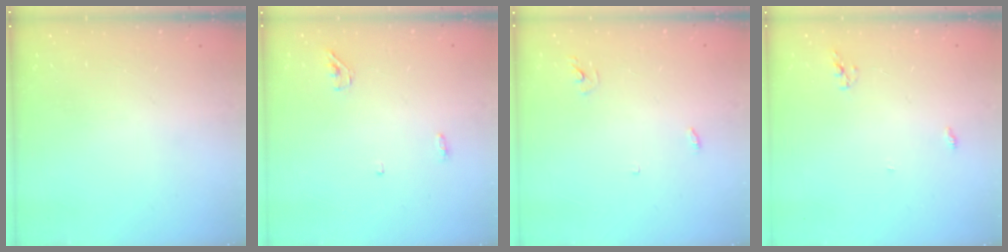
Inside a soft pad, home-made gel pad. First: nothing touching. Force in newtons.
{"total": 3.4, "press": 3.3, "slide": 1.0}
{"total": 2.9, "press": 2.9, "slide": 0.2}
{"total": 3.7, "press": 3.7, "slide": 0.1}